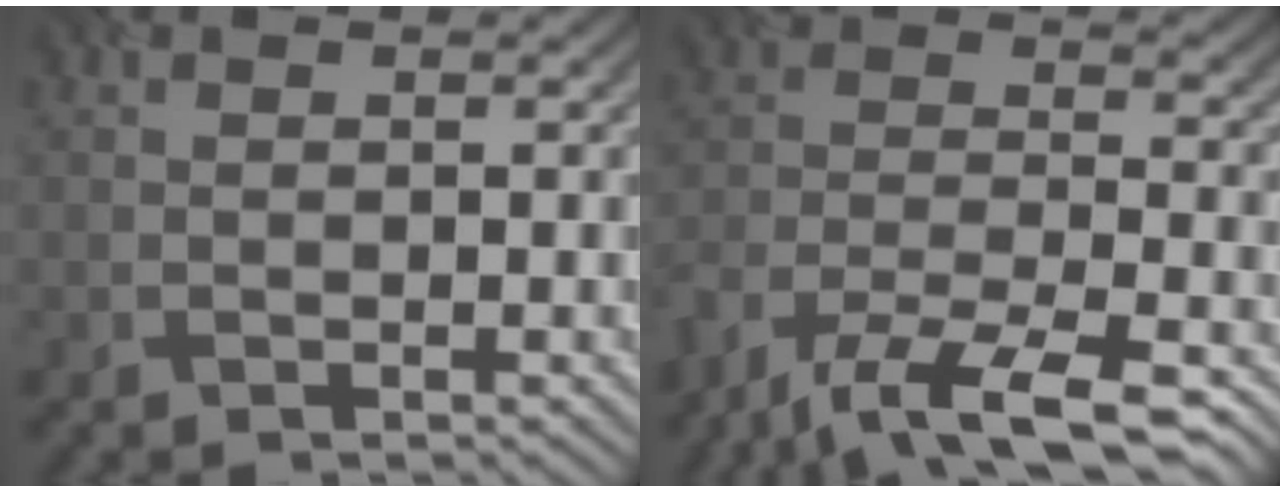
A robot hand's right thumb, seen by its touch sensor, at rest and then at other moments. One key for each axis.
{"total": 13.5, "fx": -10.7, "fy": 4.3, "fz": 7.0, "tx": -0.147, "ty": -0.019, "tz": -0.177}